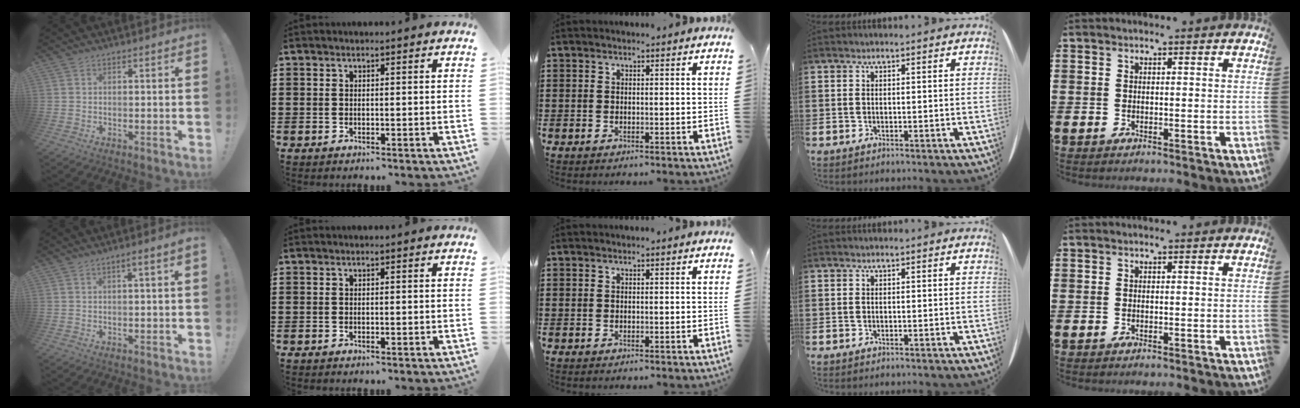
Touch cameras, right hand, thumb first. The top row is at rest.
{"thumb": {"total": 2.2, "force": [0.2, -0.2, 2.2], "torque": [-0.047, 0.004, 0.003]}}